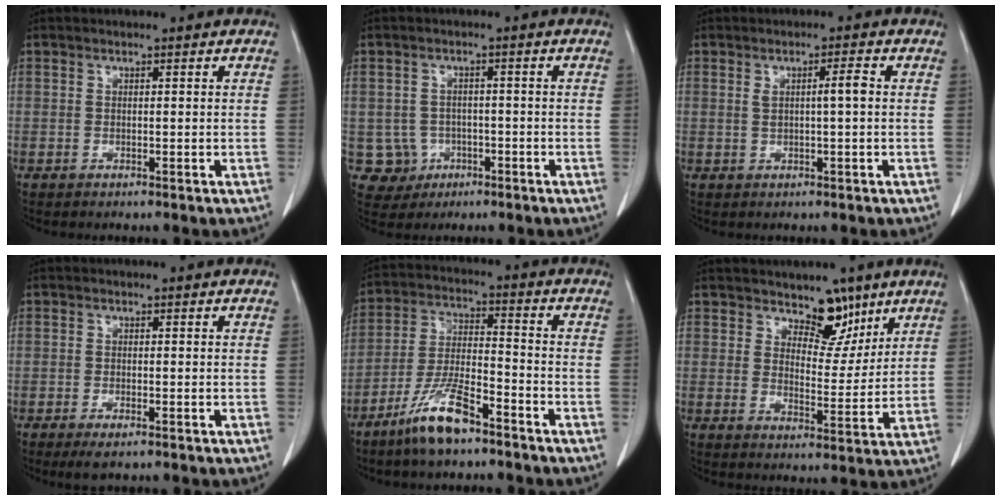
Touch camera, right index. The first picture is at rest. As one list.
[{"total": 4.9, "force": [-1.3, 4.7, 0.2], "torque": [0.000, 0.010, -0.013]}, {"total": 2.8, "force": [0.3, 0.1, 2.8], "torque": [-0.047, 0.002, 0.007]}, {"total": 2.8, "force": [-1.9, 0.7, 1.9], "torque": [-0.031, -0.005, -0.028]}, {"total": 10.1, "force": [-7.1, 2.0, 6.9], "torque": [-0.144, -0.013, -0.138]}, {"total": 6.6, "force": [4.8, 3.3, 3.2], "torque": [-0.034, -0.007, 0.079]}]